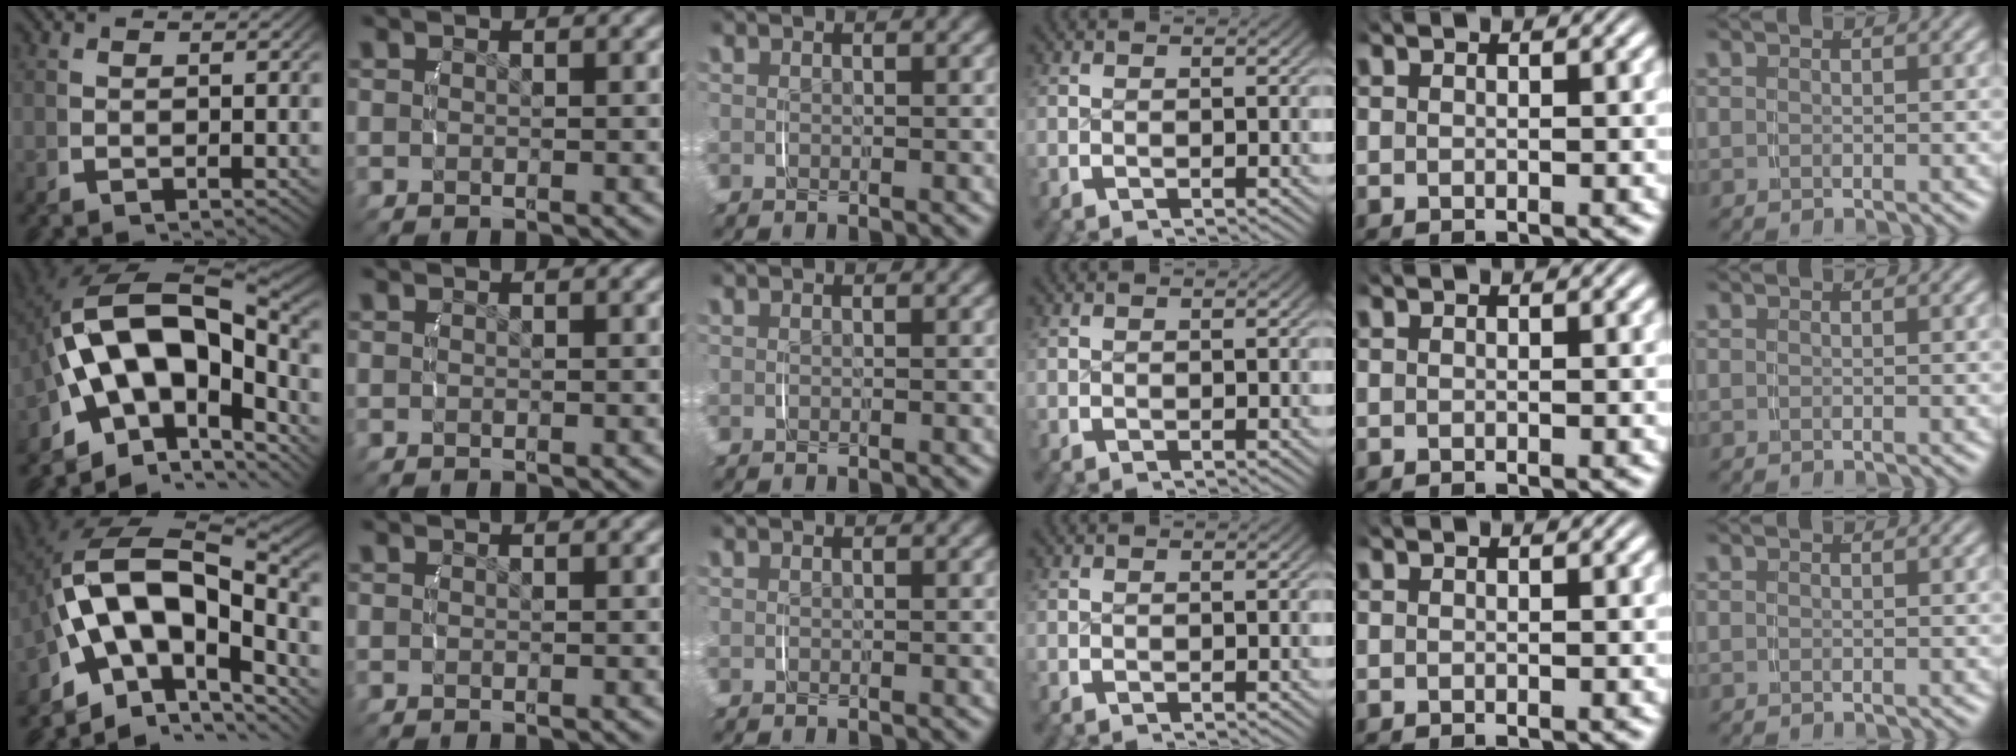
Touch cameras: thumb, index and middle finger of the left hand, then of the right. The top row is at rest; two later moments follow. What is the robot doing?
{"motion": "lift_and_place", "object": "camera"}